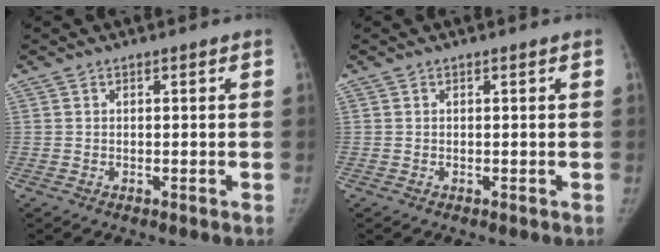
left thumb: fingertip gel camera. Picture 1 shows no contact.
{"total": 0.0}